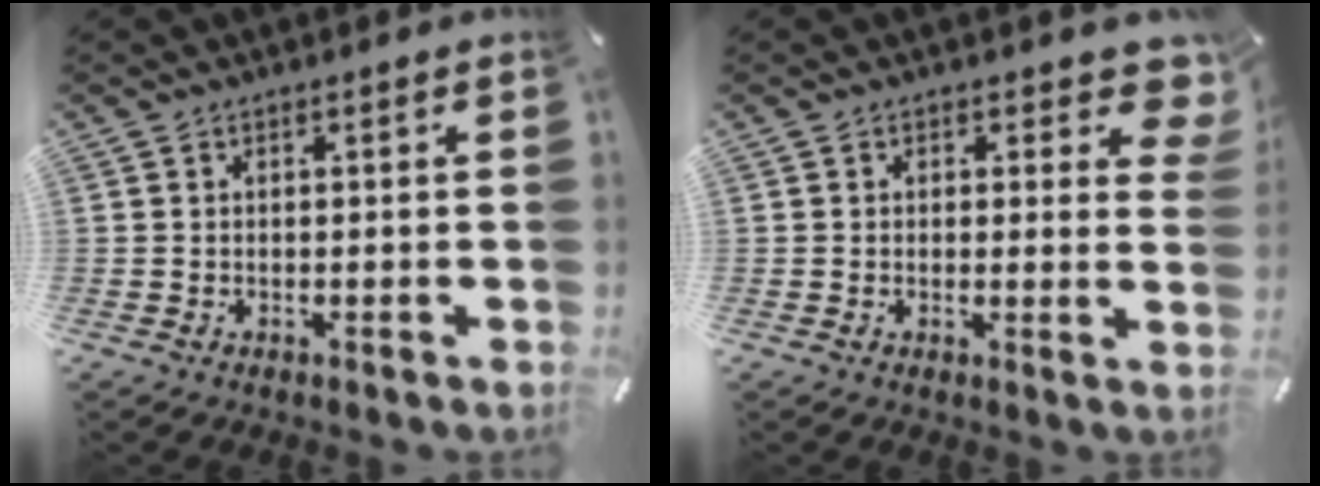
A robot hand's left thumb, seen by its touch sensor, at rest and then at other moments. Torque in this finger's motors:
{"motor_torque": [0.35, -0.29, 0.20, 0.05, 0.01]}